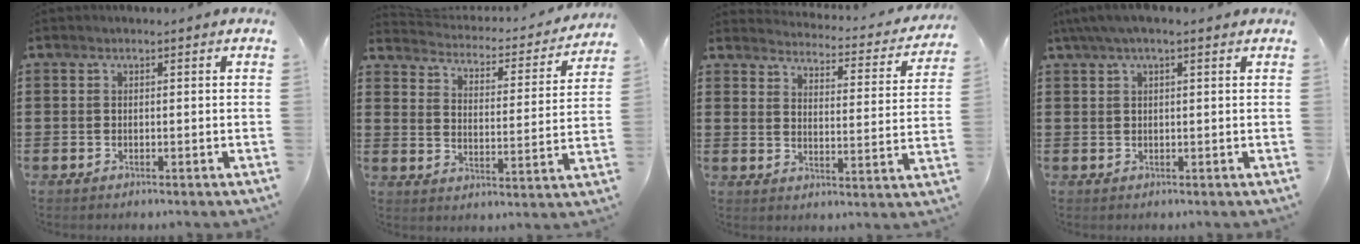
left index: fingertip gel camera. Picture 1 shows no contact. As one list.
[{"total": 2.9, "force": [2.8, 0.4, 0.3], "torque": [-0.029, -0.027, 0.039]}, {"total": 3.3, "force": [3.3, 0.0, 0.5], "torque": [-0.025, -0.035, 0.048]}, {"total": 2.9, "force": [1.5, 0.8, 2.3], "torque": [-0.046, 0.006, 0.027]}]